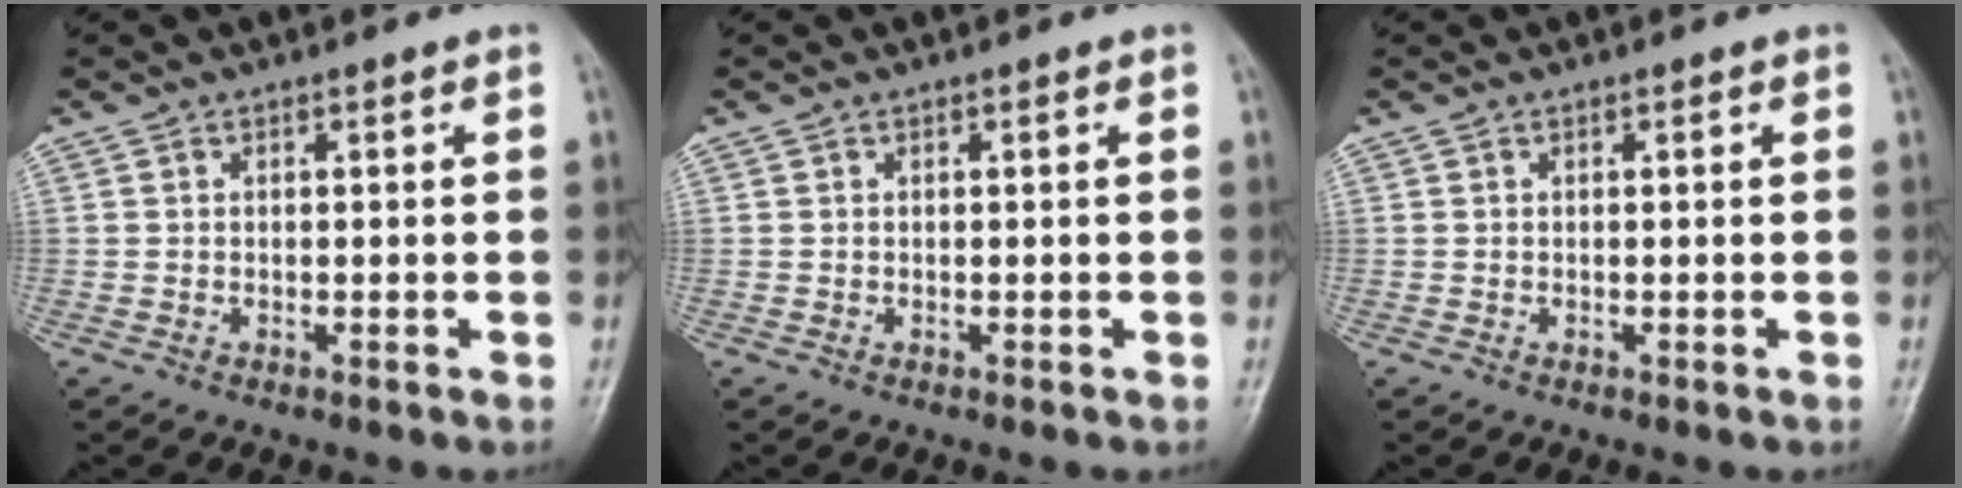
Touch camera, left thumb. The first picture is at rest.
{"total": 0.0}
{"total": 0.0}